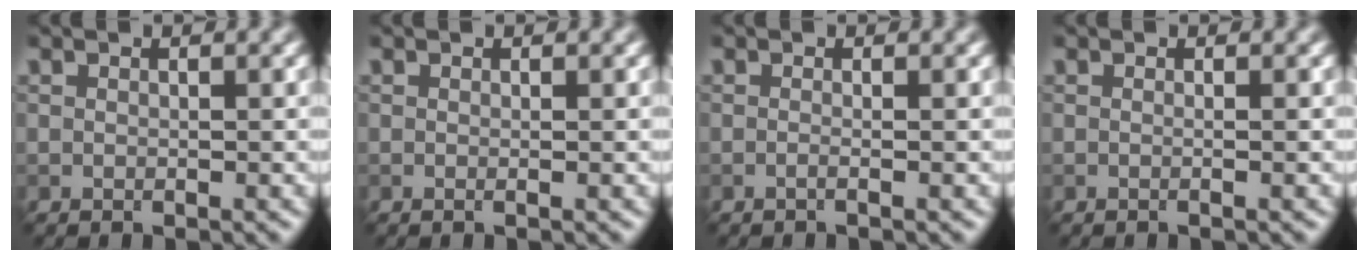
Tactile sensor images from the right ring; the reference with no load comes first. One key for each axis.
{"total": 0.0}
{"total": 0.6, "fx": -0.2, "fy": 0.1, "fz": 0.6, "tx": -0.011, "ty": -0.007, "tz": -0.010}
{"total": 0.9, "fx": 0.1, "fy": 0.3, "fz": 0.8, "tx": 0.002, "ty": -0.011, "tz": -0.012}